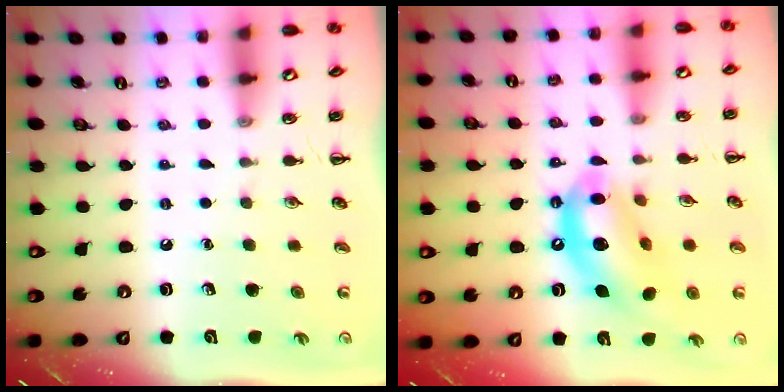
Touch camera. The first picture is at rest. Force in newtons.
{"total": 14.0, "press": 13.6, "slide": 3.6}